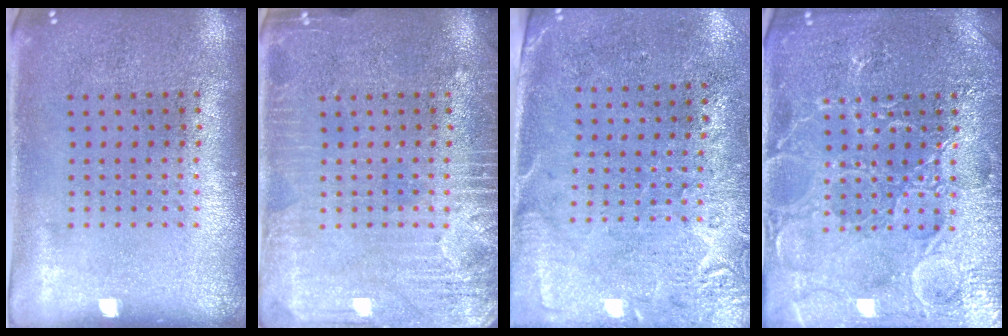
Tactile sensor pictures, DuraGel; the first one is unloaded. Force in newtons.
{"total": 3.9, "press": 3.9, "slide": 0.5}
{"total": 2.8, "press": 2.4, "slide": 1.5}
{"total": 4.4, "press": 4.4, "slide": 0.5}